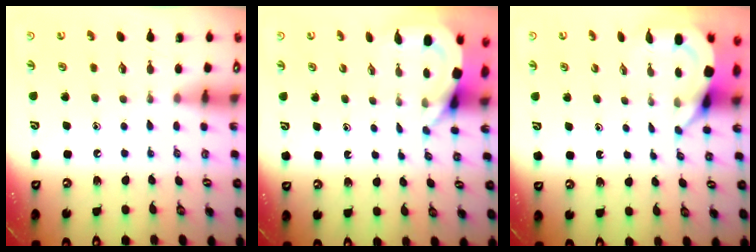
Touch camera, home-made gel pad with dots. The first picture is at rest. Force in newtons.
{"total": 3.7, "press": 3.7, "slide": 0.3}
{"total": 3.9, "press": 3.9, "slide": 0.1}